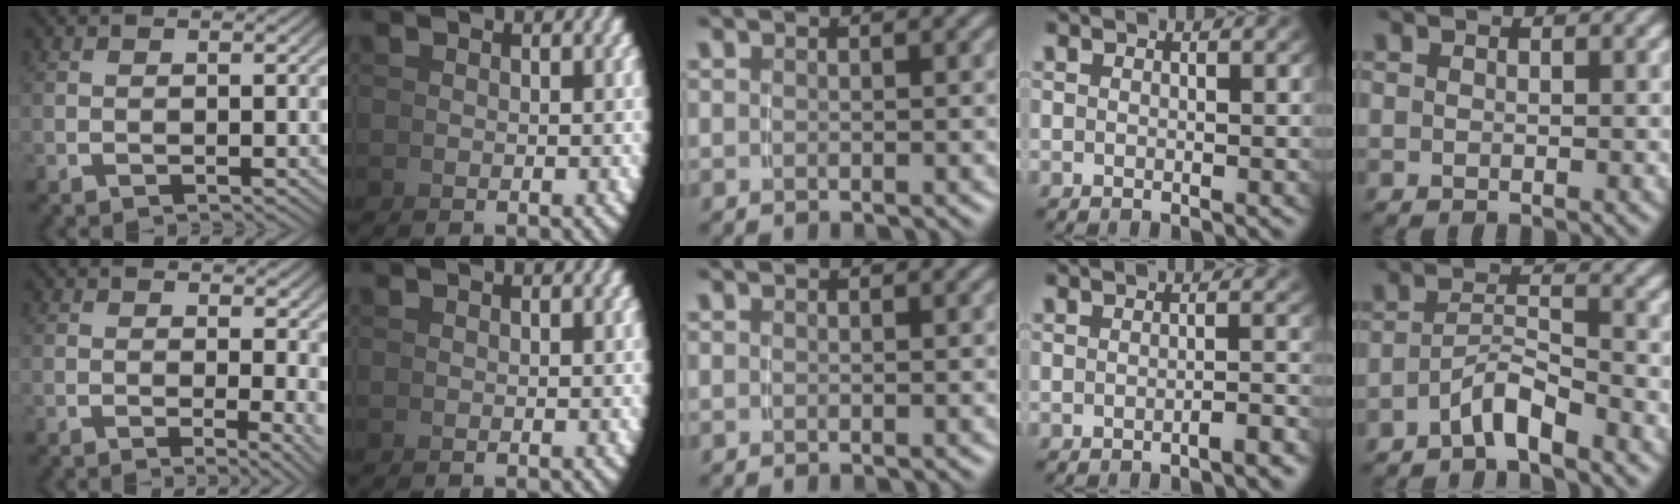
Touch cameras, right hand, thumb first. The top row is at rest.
{"thumb": {"total": 2.8, "force": [0.7, 1.1, 2.5], "torque": [-0.019, -0.011, 0.008]}, "ring": {"total": 1.3, "force": [-1.2, -0.1, 0.6], "torque": [-0.007, 0.001, -0.022]}, "little": {"total": 3.6, "force": [-2.7, 1.0, 2.2], "torque": [-0.031, -0.011, -0.043]}}